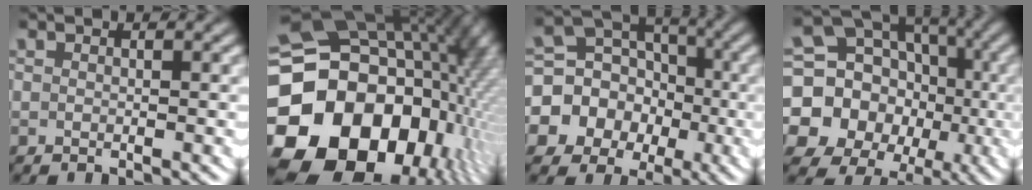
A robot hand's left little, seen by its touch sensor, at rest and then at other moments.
{"total": 29.8, "force": [-1.6, 22.1, 19.9], "torque": [-0.354, -0.050, -0.025]}
{"total": 14.9, "force": [-2.4, 13.5, 5.7], "torque": [-0.132, -0.048, -0.042]}
{"total": 17.4, "force": [-2.2, 15.8, 7.0], "torque": [-0.164, -0.060, -0.037]}